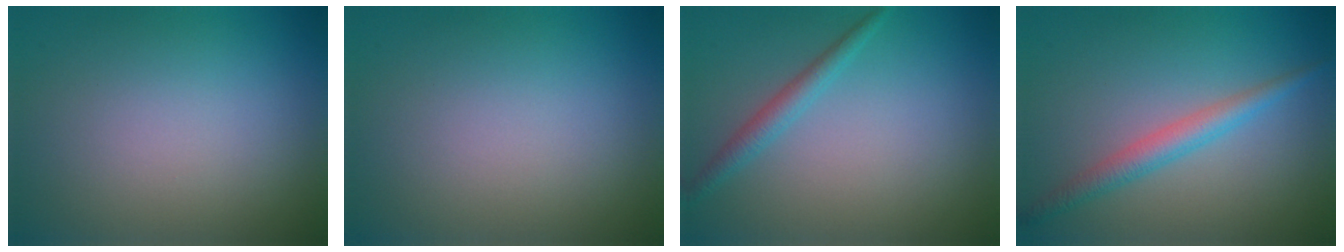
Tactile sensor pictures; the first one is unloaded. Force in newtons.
{"total": 0.0}
{"total": 1.9, "press": 1.9, "slide": 0.0}
{"total": 2.6, "press": 2.6, "slide": 0.0}